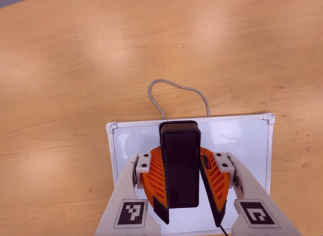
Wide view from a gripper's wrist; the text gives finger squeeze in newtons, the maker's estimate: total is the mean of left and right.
{"total": 9.9, "left": 10.1, "right": 9.6}